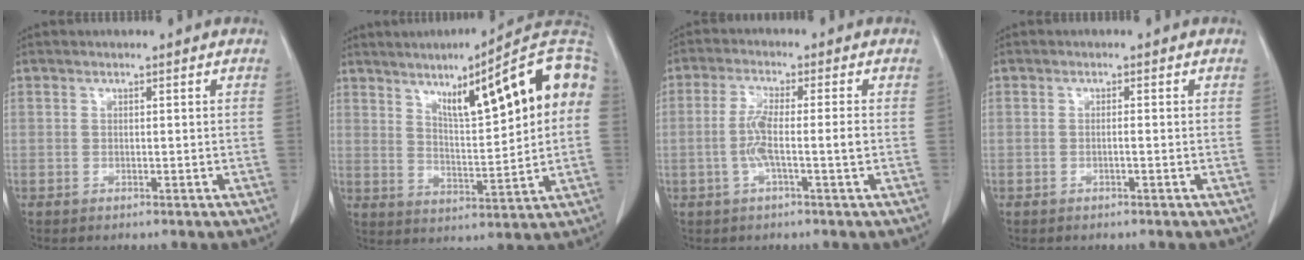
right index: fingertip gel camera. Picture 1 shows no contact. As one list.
[{"total": 18.0, "force": [5.6, 2.4, 16.9], "torque": [-0.241, 0.027, 0.077]}, {"total": 5.1, "force": [-1.1, -0.1, 5.0], "torque": [-0.105, 0.004, -0.020]}, {"total": 0.6, "force": [-0.2, -0.1, 0.5], "torque": [-0.011, 0.001, -0.003]}]